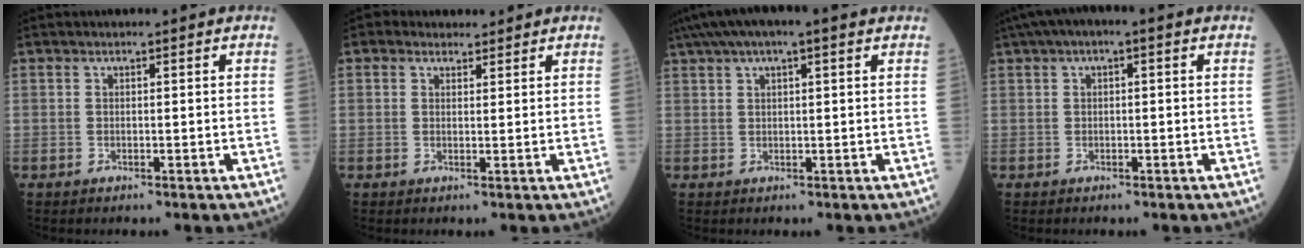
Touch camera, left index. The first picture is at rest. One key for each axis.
{"total": 2.4, "fx": 1.9, "fy": 1.5, "fz": 0.2, "tx": -0.002, "ty": 0.011, "tz": 0.026}
{"total": 8.9, "fx": 6.0, "fy": 1.8, "fz": 6.3, "tx": -0.110, "ty": 0.048, "tz": 0.096}
{"total": 4.2, "fx": 1.8, "fy": 1.2, "fz": 3.6, "tx": -0.065, "ty": 0.026, "tz": 0.026}